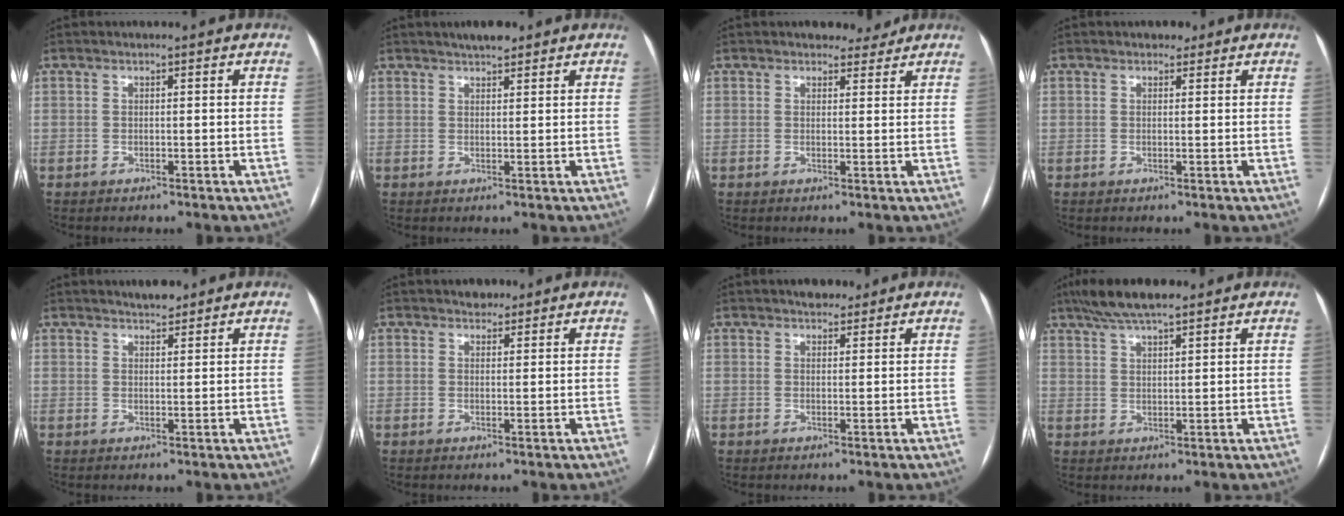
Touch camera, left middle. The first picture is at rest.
{"total": 3.4, "force": [2.7, 1.0, 1.8], "torque": [-0.031, 0.011, 0.043]}
{"total": 2.8, "force": [2.5, 1.3, 0.4], "torque": [-0.004, 0.000, 0.030]}
{"total": 1.5, "force": [1.0, 1.0, 0.4], "torque": [-0.006, 0.002, 0.011]}
{"total": 2.6, "force": [2.3, 0.8, 0.9], "torque": [-0.018, 0.004, 0.036]}
{"total": 2.0, "force": [1.5, 1.2, 0.4], "torque": [-0.008, 0.004, 0.021]}
{"total": 2.7, "force": [2.2, 1.3, 0.9], "torque": [-0.016, 0.006, 0.031]}
{"total": 8.1, "force": [6.3, 1.5, 4.9], "torque": [-0.086, 0.030, 0.108]}